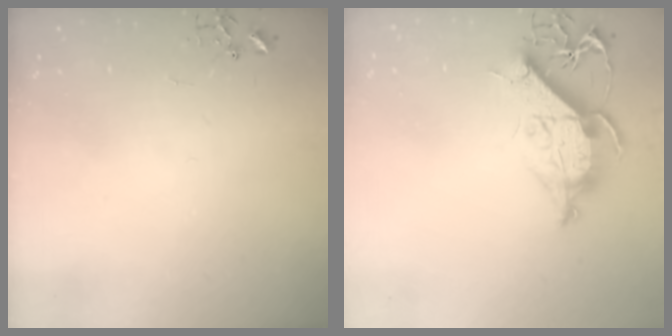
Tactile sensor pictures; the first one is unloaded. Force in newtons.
{"total": 11.6, "press": 11.5, "slide": 1.4}